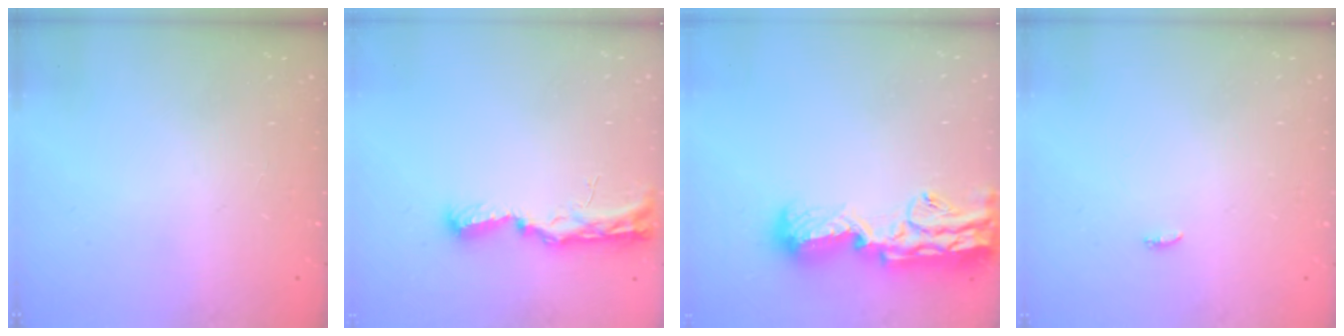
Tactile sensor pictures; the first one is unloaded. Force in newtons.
{"total": 8.8, "press": 8.7, "slide": 0.9}
{"total": 18.1, "press": 17.4, "slide": 5.2}
{"total": 5.6, "press": 3.4, "slide": 4.4}